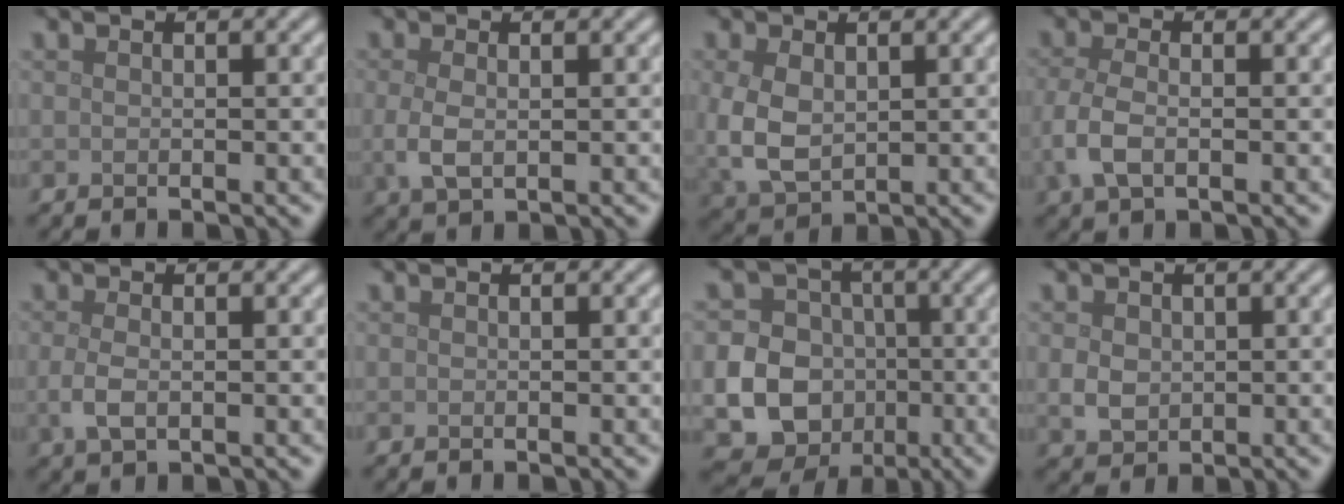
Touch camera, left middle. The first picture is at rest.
{"total": 2.6, "force": [-0.1, 1.4, 2.1], "torque": [-0.053, -0.005, 0.000]}
{"total": 4.8, "force": [0.1, 3.4, 3.5], "torque": [-0.093, -0.008, 0.009]}
{"total": 3.5, "force": [-0.8, 1.9, 2.8], "torque": [-0.076, -0.004, -0.019]}
{"total": 2.2, "force": [-0.2, 1.1, 1.9], "torque": [-0.049, -0.006, -0.005]}
{"total": 0.0}
{"total": 15.7, "force": [-4.2, 14.5, 4.4], "torque": [-0.110, -0.028, -0.078]}
{"total": 2.4, "force": [0.2, 2.0, 1.3], "torque": [-0.029, -0.004, 0.003]}